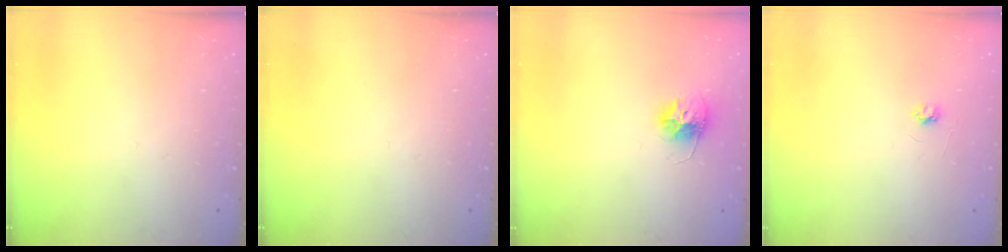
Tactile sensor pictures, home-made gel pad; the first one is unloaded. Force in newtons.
{"total": 0.0}
{"total": 10.7, "press": 10.7, "slide": 0.7}
{"total": 2.6, "press": 2.6, "slide": 0.3}